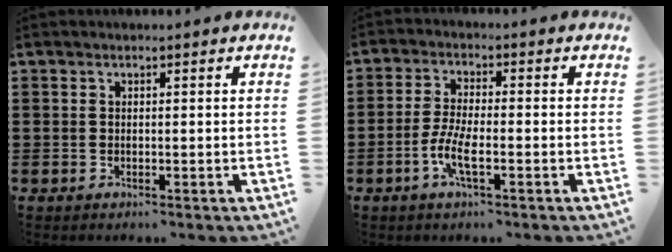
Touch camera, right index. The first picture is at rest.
{"total": 5.1, "force": [-2.1, 1.3, 4.5], "torque": [-0.102, -0.007, -0.045]}